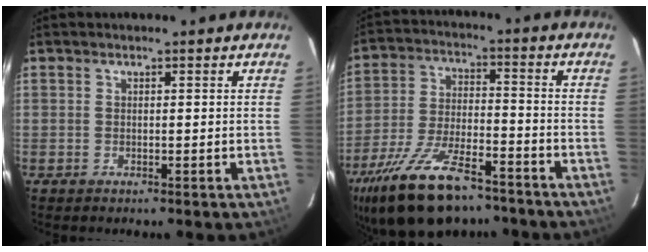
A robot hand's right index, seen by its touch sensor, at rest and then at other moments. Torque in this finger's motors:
{"motor_torque": [2.14, 0.00, 0.84, 0.21]}